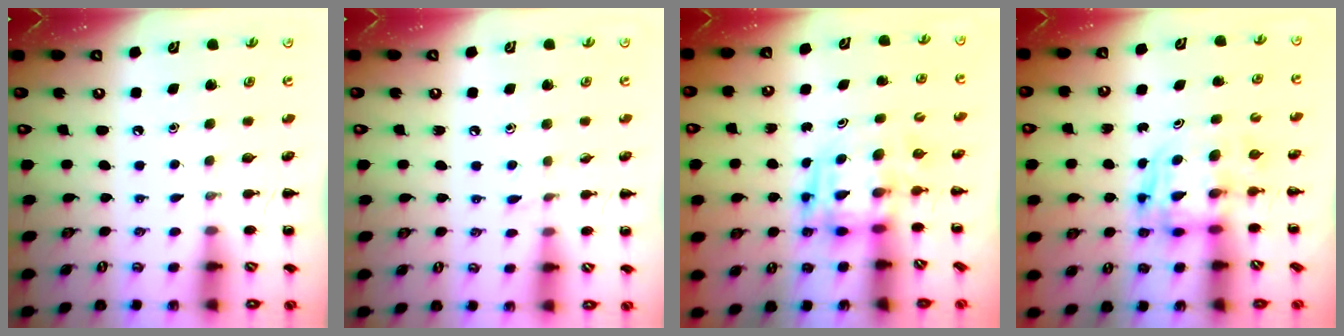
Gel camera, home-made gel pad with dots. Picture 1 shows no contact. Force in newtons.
{"total": 6.0, "press": 5.5, "slide": 2.3}
{"total": 3.9, "press": 3.8, "slide": 0.7}
{"total": 2.7, "press": 2.7, "slide": 0.2}